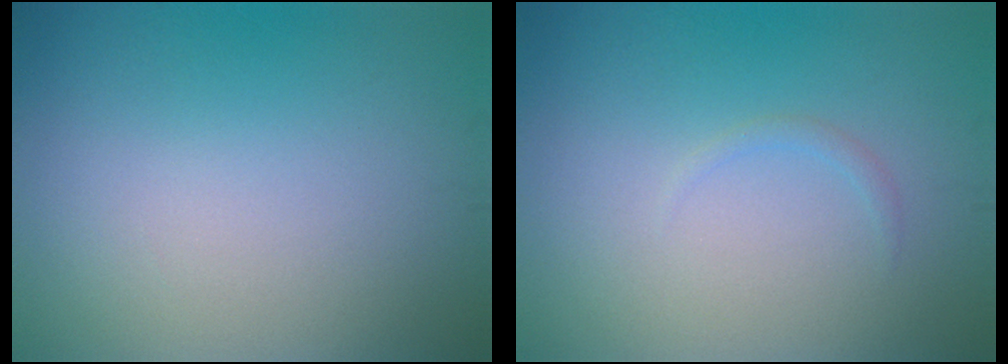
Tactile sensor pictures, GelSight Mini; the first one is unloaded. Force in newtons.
{"total": 0.7, "press": 0.7, "slide": 0.1}